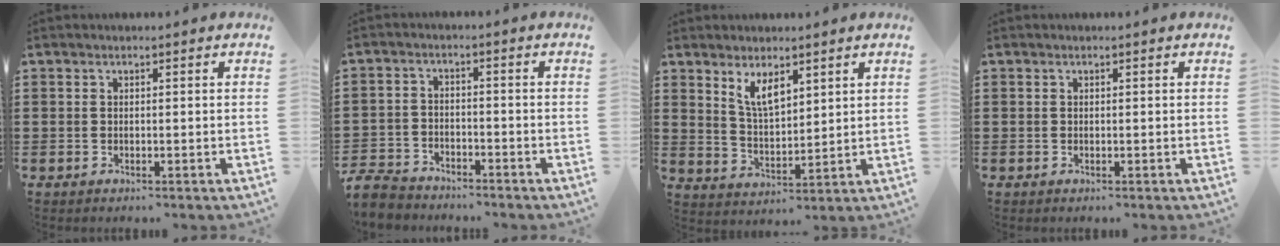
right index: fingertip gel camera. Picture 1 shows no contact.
{"total": 4.2, "force": [-4.0, 1.1, 0.5], "torque": [-0.033, -0.003, -0.089]}
{"total": 5.5, "force": [3.5, 2.2, 3.7], "torque": [-0.081, -0.003, 0.063]}
{"total": 0.0}